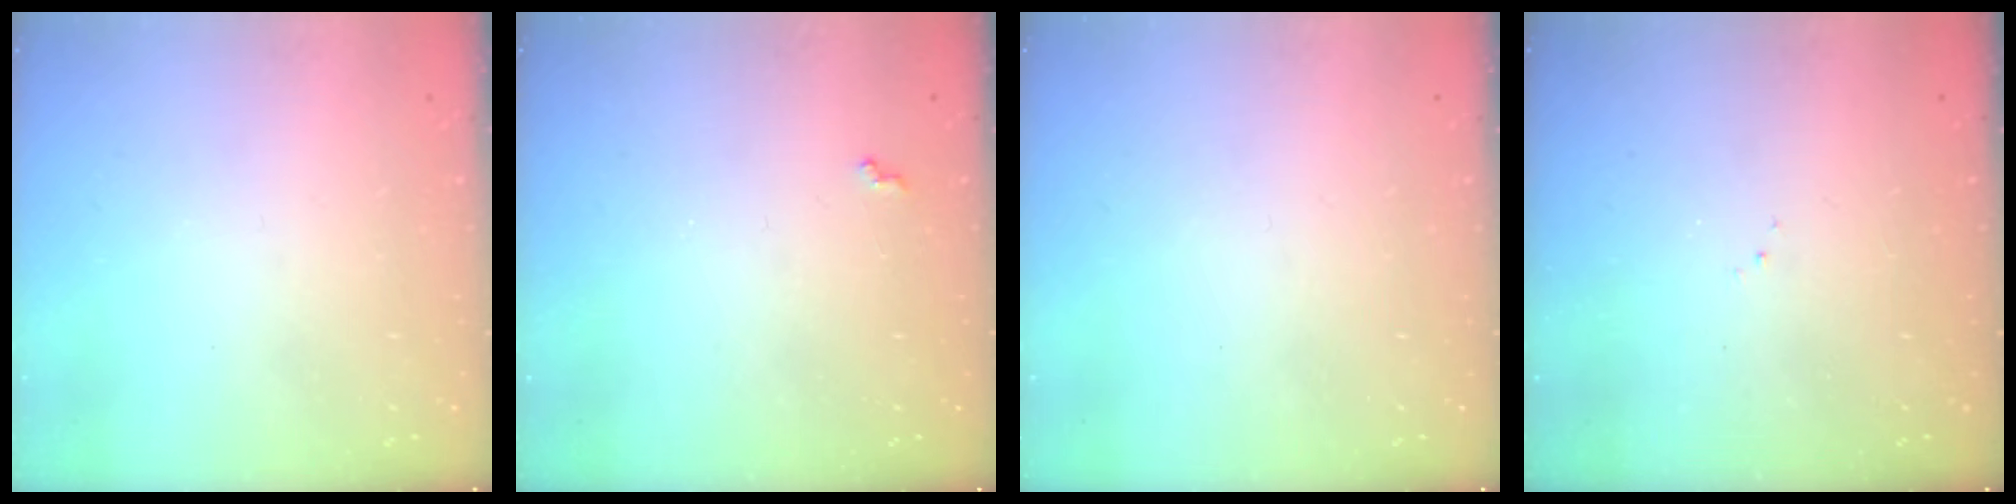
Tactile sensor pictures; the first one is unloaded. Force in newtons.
{"total": 4.6, "press": 4.5, "slide": 0.7}
{"total": 0.0}
{"total": 5.8, "press": 5.8, "slide": 0.7}